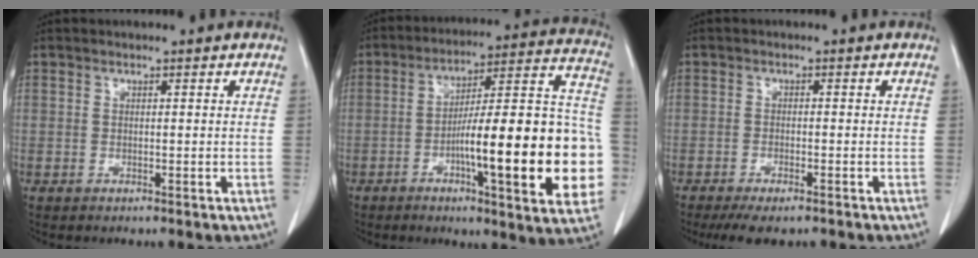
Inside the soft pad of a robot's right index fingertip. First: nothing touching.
{"total": 24.5, "force": [-5.7, 3.3, 23.6], "torque": [-0.259, 0.023, -0.075]}
{"total": 5.6, "force": [-4.4, 1.5, 3.2], "torque": [-0.046, -0.009, -0.066]}